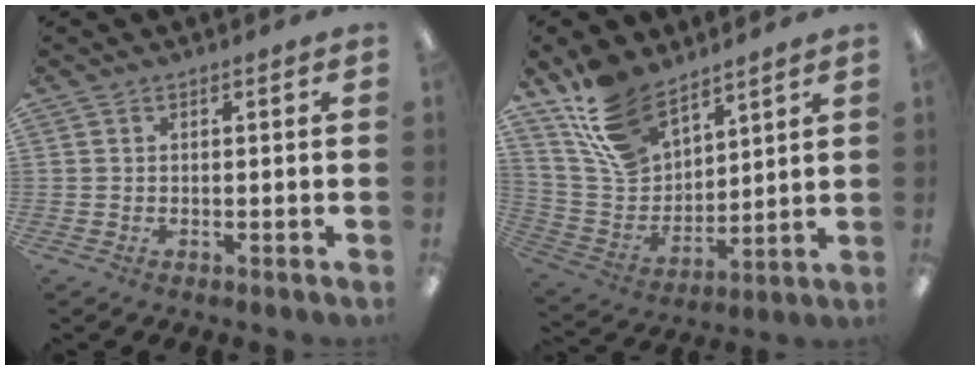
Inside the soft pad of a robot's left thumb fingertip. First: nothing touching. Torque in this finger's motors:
{"motor_torque": [0.21, 0.08, 1.09, -1.68, 0.17]}